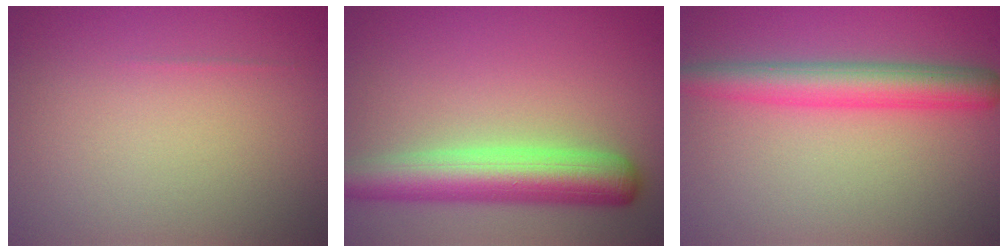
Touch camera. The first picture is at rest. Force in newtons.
{"total": 6.3, "press": 6.3, "slide": 0.4}
{"total": 4.6, "press": 4.6, "slide": 0.2}